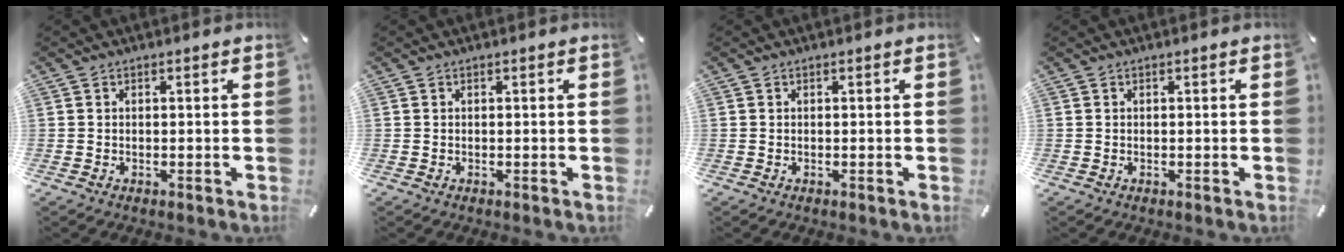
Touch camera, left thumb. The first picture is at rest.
{"total": 0.0}
{"total": 0.0}
{"total": 0.0}